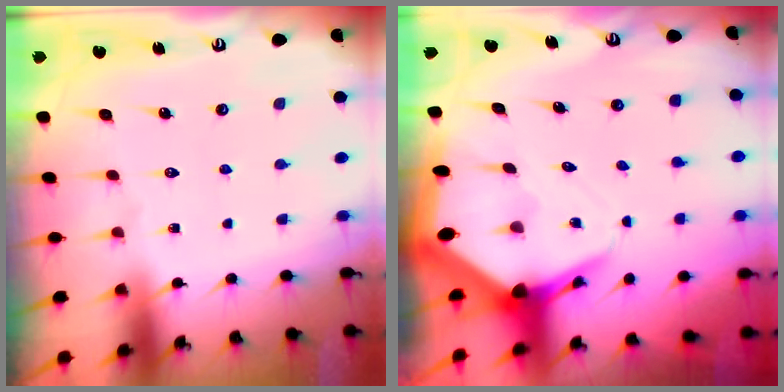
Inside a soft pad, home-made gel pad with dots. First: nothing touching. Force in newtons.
{"total": 6.4, "press": 6.4, "slide": 0.7}